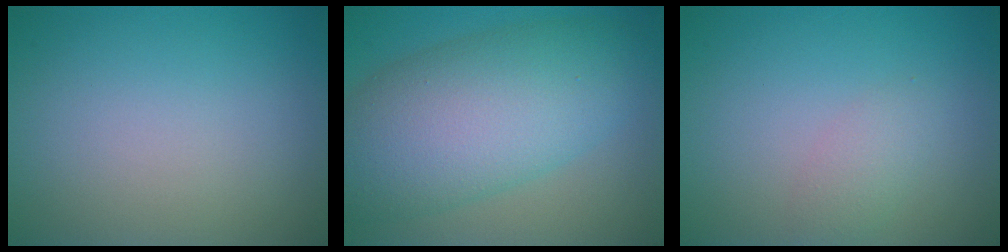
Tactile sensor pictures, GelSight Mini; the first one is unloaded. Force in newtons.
{"total": 10.4, "press": 10.4, "slide": 0.3}
{"total": 1.5, "press": 1.5, "slide": 0.1}